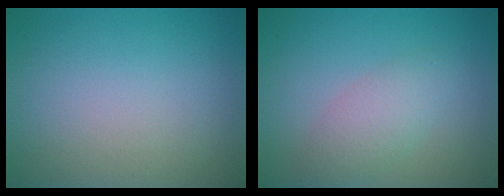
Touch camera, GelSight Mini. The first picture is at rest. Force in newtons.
{"total": 2.9, "press": 2.9, "slide": 0.1}